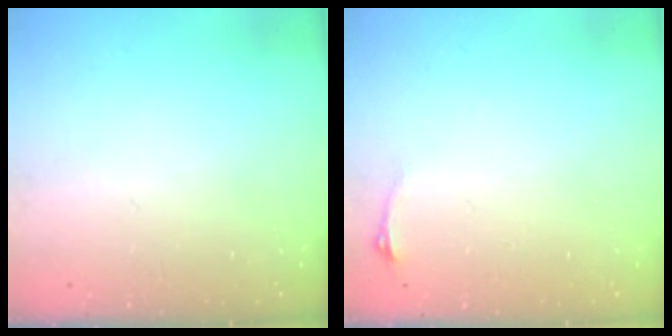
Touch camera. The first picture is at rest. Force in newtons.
{"total": 2.9, "press": 2.6, "slide": 1.5}